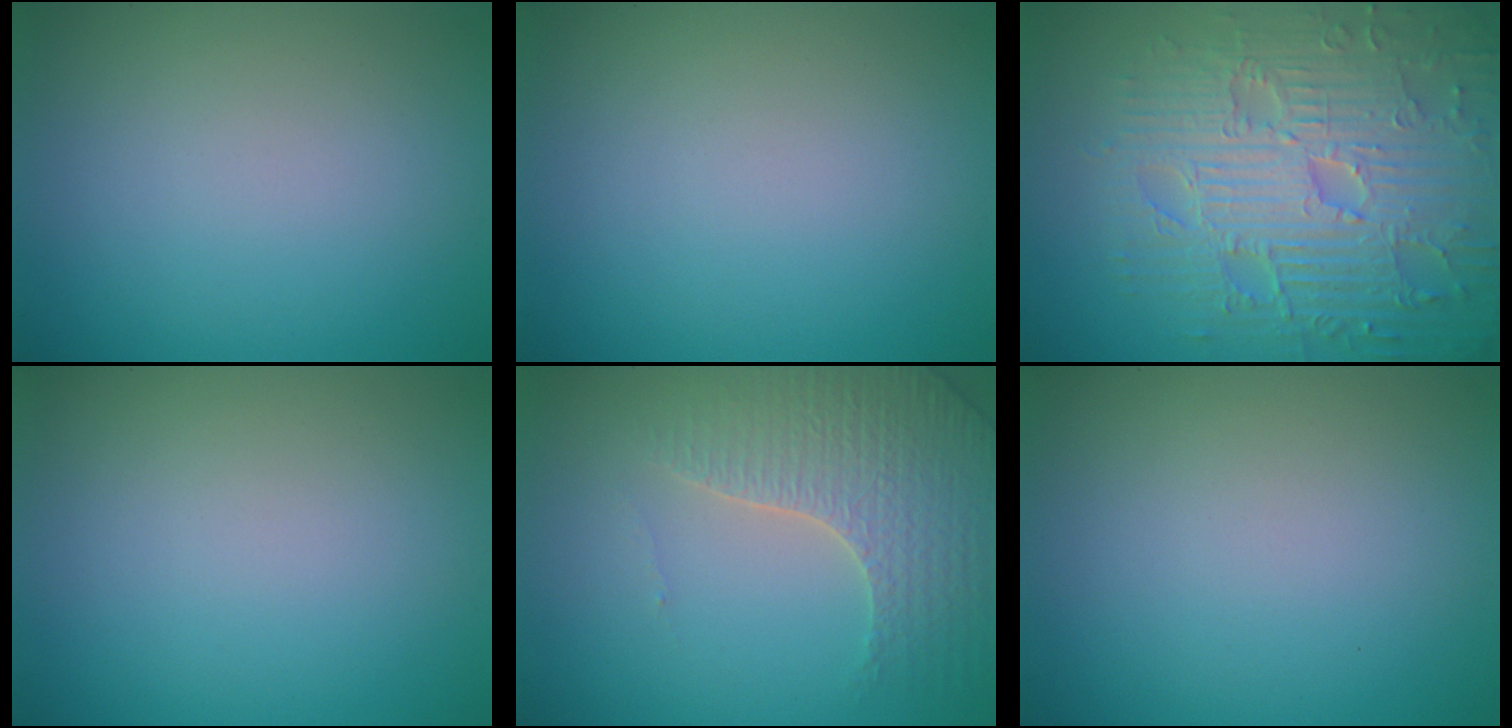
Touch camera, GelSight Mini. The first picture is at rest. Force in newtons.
{"total": 0.0}
{"total": 9.4, "press": 6.9, "slide": 6.5}
{"total": 0.0}
{"total": 4.0, "press": 3.9, "slide": 1.1}
{"total": 0.0}